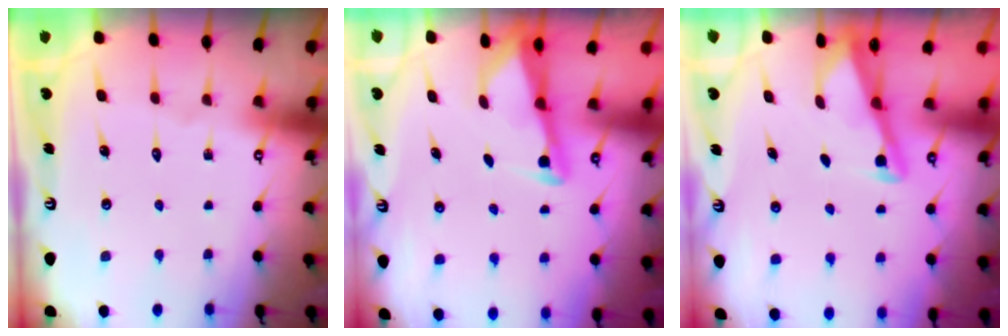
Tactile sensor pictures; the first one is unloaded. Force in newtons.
{"total": 2.9, "press": 2.9, "slide": 0.2}
{"total": 3.0, "press": 3.0, "slide": 0.3}